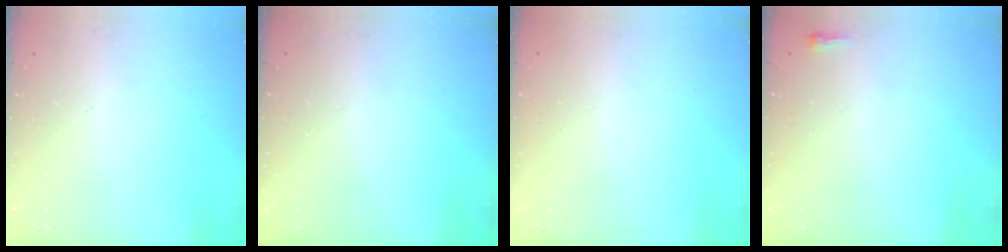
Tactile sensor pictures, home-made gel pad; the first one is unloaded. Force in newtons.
{"total": 0.0}
{"total": 1.0, "press": 0.0, "slide": 1.0}
{"total": 2.4, "press": 2.4, "slide": 0.6}